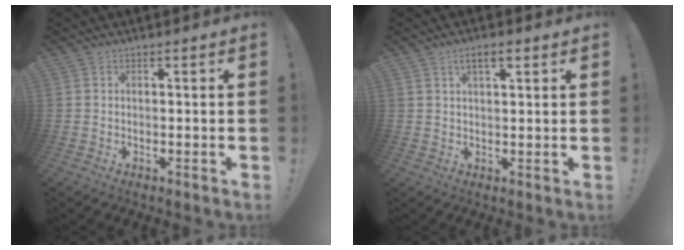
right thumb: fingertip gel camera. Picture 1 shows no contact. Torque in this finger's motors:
{"motor_torque": [-0.31, 0.33, 0.64, -0.05, -0.01]}